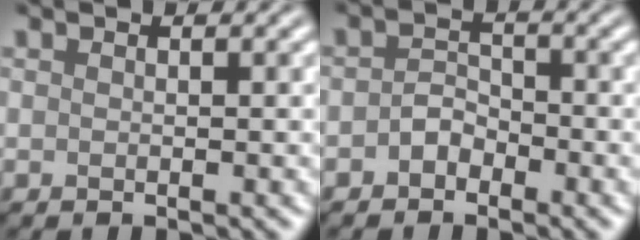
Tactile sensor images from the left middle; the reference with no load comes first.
{"total": 1.9, "force": [-1.1, 1.2, 0.8], "torque": [-0.016, 0.008, -0.023]}